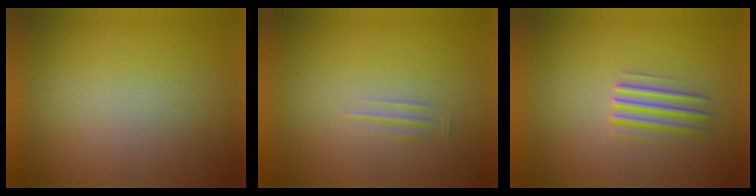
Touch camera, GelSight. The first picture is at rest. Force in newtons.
{"total": 1.7}
{"total": 2.8}